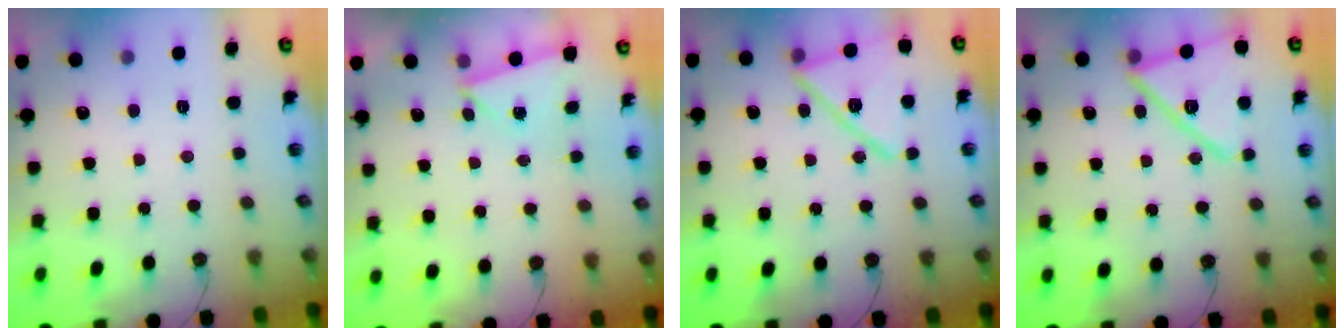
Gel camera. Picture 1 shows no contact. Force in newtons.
{"total": 1.9, "press": 1.4, "slide": 1.4}
{"total": 17.2, "press": 17.2, "slide": 0.4}
{"total": 16.7, "press": 16.7, "slide": 0.7}